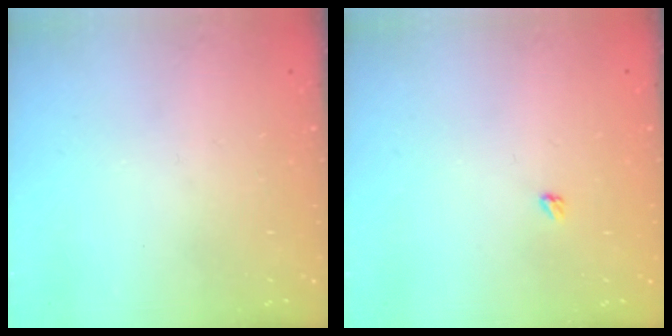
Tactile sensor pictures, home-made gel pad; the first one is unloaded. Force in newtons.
{"total": 2.4, "press": 2.4, "slide": 0.4}